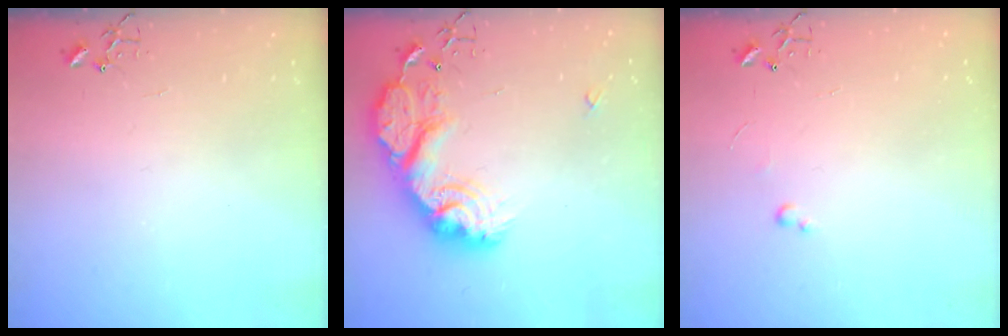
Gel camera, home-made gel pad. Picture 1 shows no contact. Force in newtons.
{"total": 22.6, "press": 22.5, "slide": 1.9}
{"total": 2.6, "press": 2.6, "slide": 0.4}